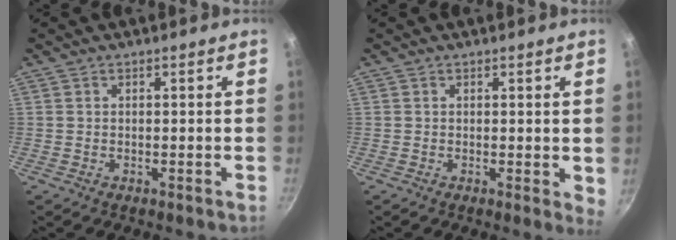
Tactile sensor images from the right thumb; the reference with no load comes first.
{"total": 2.3, "force": [0.6, 0.8, 2.0], "torque": [-0.020, -0.006, 0.005]}